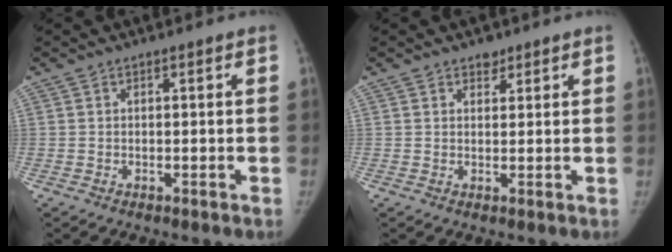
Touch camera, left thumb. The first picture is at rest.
{"total": 2.0, "force": [1.5, 1.2, 0.5], "torque": [0.008, -0.009, 0.019]}